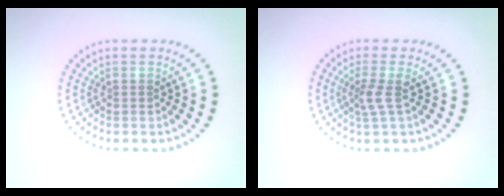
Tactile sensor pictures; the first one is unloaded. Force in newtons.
{"total": 1.9, "press": 1.4, "slide": 1.3}